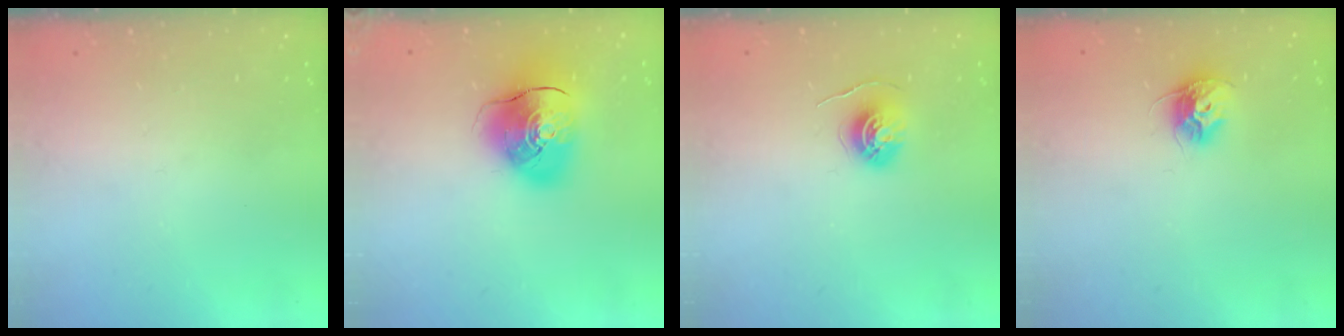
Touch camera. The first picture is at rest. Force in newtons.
{"total": 12.5, "press": 12.3, "slide": 2.1}
{"total": 5.7, "press": 5.7, "slide": 0.5}
{"total": 9.4, "press": 9.4, "slide": 0.2}